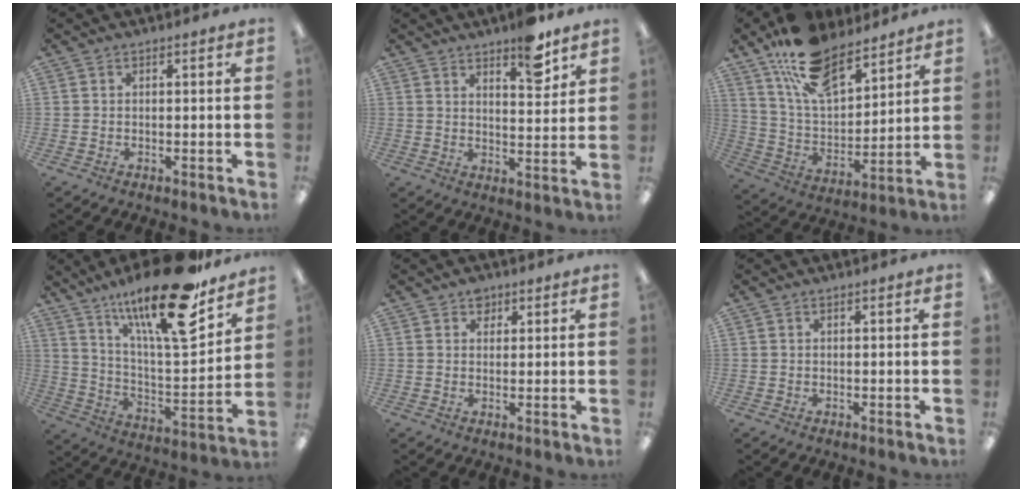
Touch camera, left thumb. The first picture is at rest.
{"total": 8.8, "force": [6.5, 2.8, 5.1], "torque": [-0.052, -0.041, 0.105]}
{"total": 18.2, "force": [13.1, 8.6, 9.4], "torque": [-0.179, -0.063, 0.237]}
{"total": 24.6, "force": [17.2, 6.3, 16.4], "torque": [-0.260, -0.106, 0.276]}
{"total": 2.7, "force": [1.8, 1.9, 0.9], "torque": [-0.005, -0.004, 0.030]}
{"total": 0.0}